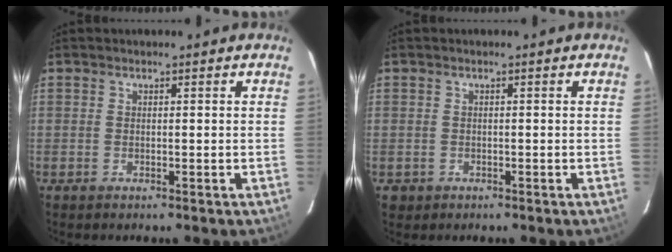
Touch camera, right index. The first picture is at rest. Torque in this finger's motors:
{"motor_torque": [-0.07, 0.09, -0.40, -0.15]}